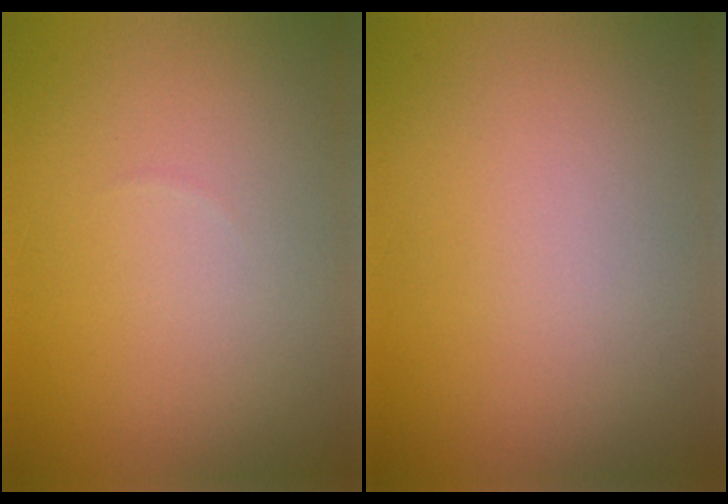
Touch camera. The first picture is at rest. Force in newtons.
{"total": 0.0}